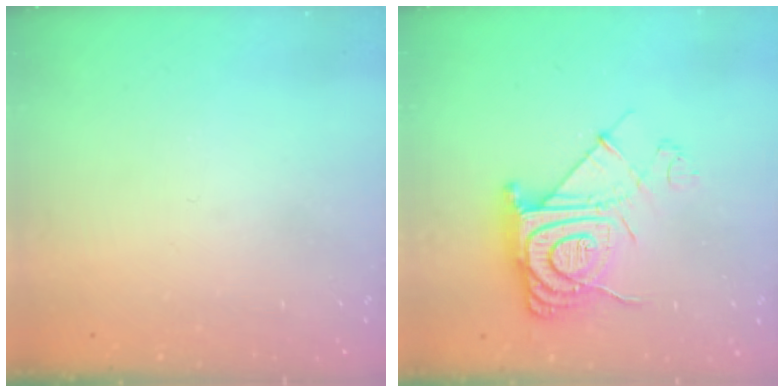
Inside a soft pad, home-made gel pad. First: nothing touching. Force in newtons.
{"total": 13.0, "press": 13.0, "slide": 0.8}